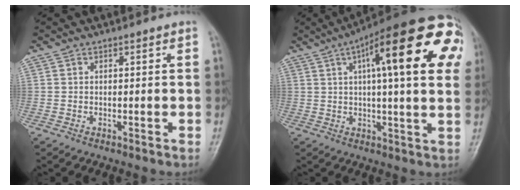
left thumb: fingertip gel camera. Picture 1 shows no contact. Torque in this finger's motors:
{"motor_torque": [0.72, 1.13, 2.13, -0.64, 0.30]}